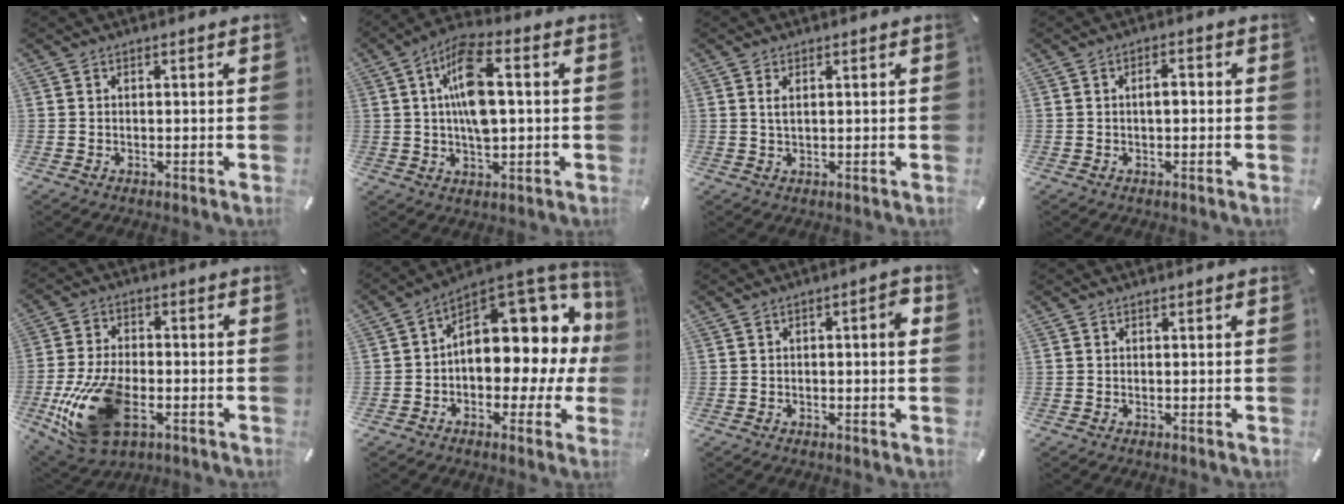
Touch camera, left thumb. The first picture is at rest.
{"total": 12.1, "force": [1.3, 5.5, 10.7], "torque": [-0.205, 0.006, 0.022]}
{"total": 1.9, "force": [0.7, 0.6, 1.7], "torque": [-0.035, 0.002, 0.010]}
{"total": 3.0, "force": [0.0, 1.5, 2.6], "torque": [-0.042, 0.006, -0.006]}
{"total": 17.7, "force": [-5.4, 10.2, 13.3], "torque": [-0.287, 0.004, -0.088]}
{"total": 15.8, "force": [4.7, 10.0, 11.4], "torque": [-0.130, -0.056, 0.074]}
{"total": 3.5, "force": [0.1, 1.1, 3.3], "torque": [-0.044, 0.004, -0.006]}
{"total": 0.0}